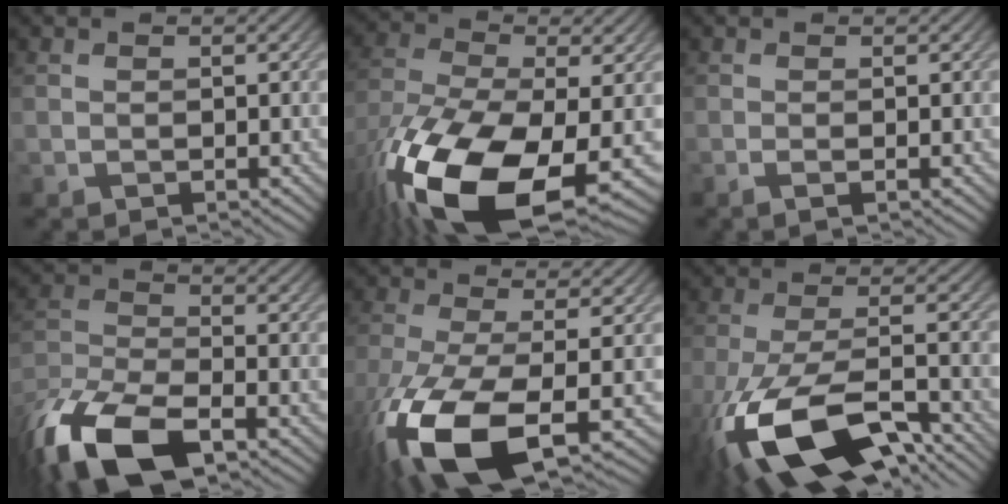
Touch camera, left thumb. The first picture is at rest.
{"total": 19.0, "force": [-8.3, 9.0, 14.6], "torque": [-0.342, -0.052, -0.137]}
{"total": 1.1, "force": [-0.3, 0.1, 1.1], "torque": [-0.021, -0.004, -0.010]}
{"total": 13.2, "force": [-8.5, 5.4, 8.6], "torque": [-0.200, -0.025, -0.173]}
{"total": 14.1, "force": [-5.1, 5.4, 11.9], "torque": [-0.285, -0.040, -0.086]}
{"total": 17.3, "force": [-8.7, 7.0, 13.2], "torque": [-0.298, -0.046, -0.146]}